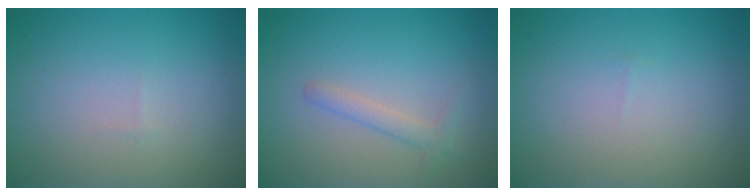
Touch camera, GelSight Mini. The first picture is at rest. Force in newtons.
{"total": 1.6, "press": 1.6, "slide": 0.1}
{"total": 0.0}